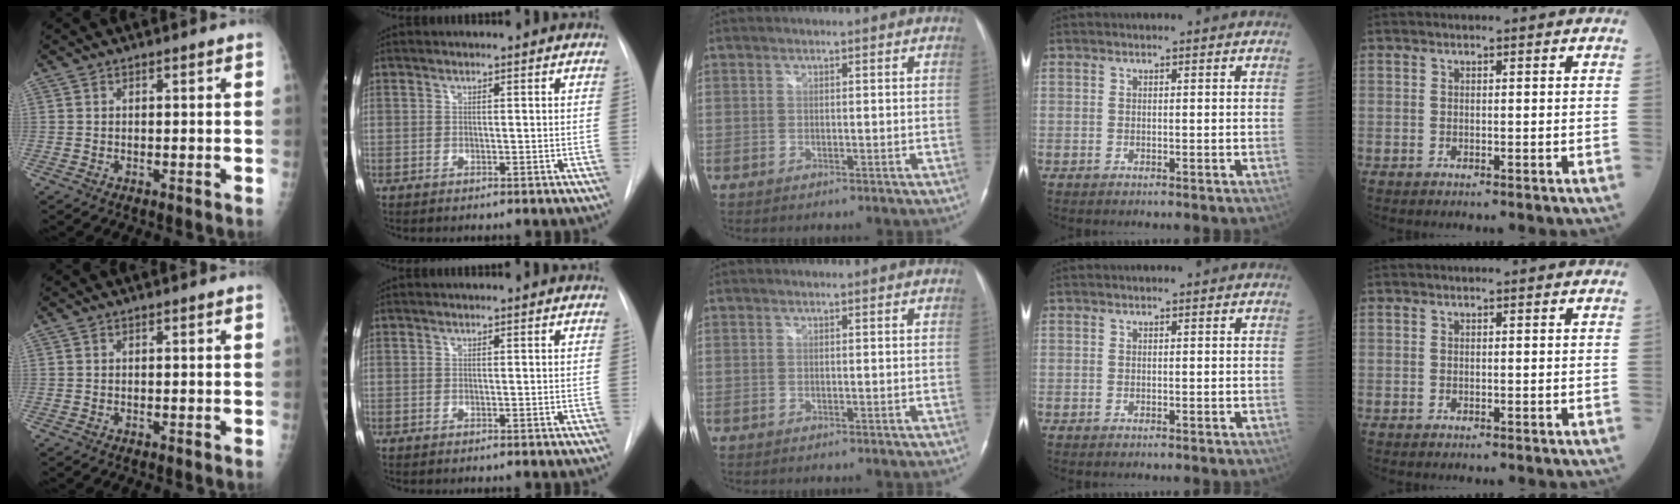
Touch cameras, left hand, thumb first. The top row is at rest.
{}